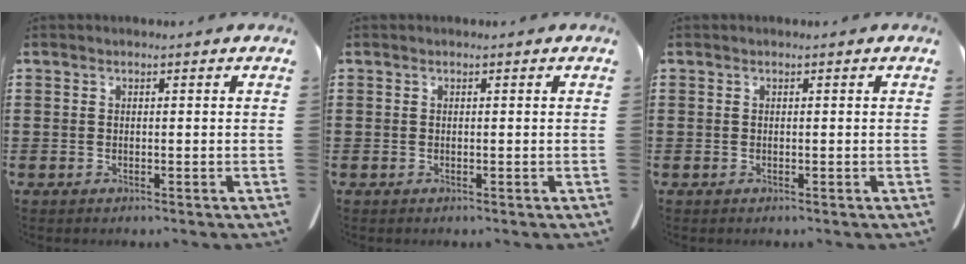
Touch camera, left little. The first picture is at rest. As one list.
[{"total": 0.0}, {"total": 0.0}]